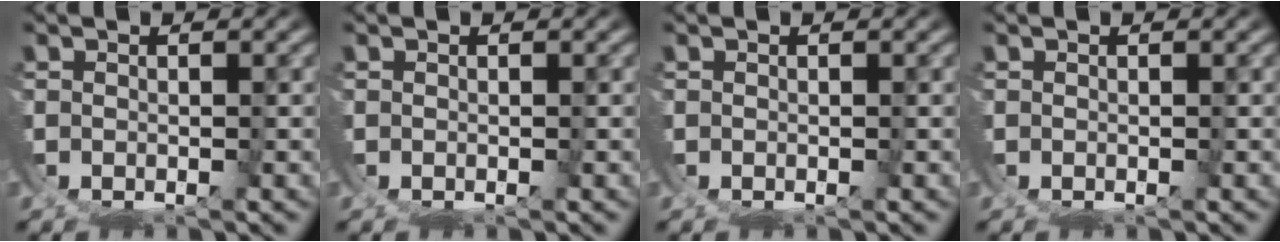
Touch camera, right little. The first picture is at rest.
{"total": 0.0}
{"total": 0.0}
{"total": 0.0}